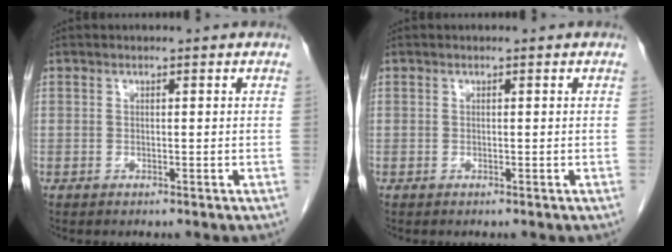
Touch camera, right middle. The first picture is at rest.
{"total": 0.0}